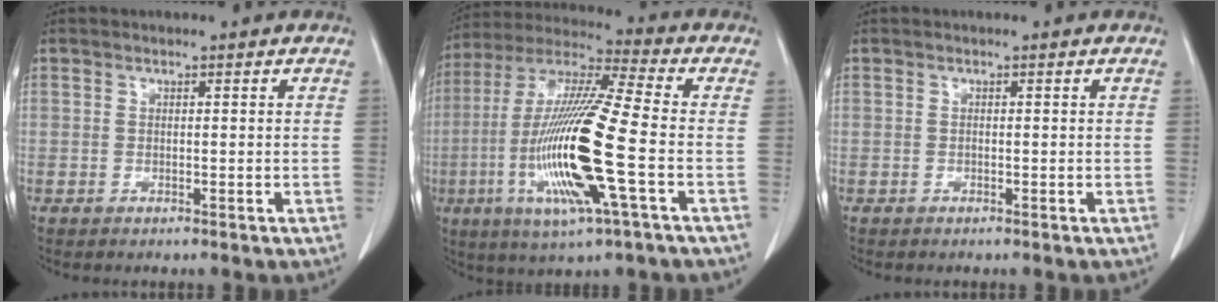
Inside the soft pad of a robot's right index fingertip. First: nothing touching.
{"total": 19.5, "force": [-4.6, 1.0, 18.9], "torque": [-0.398, -0.017, -0.091]}
{"total": 0.0}